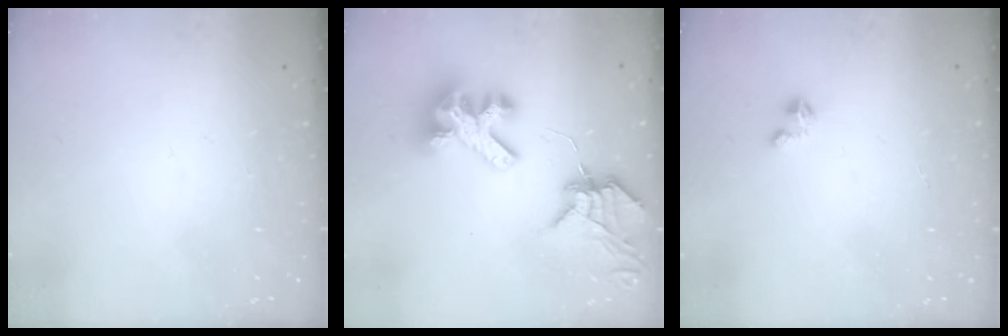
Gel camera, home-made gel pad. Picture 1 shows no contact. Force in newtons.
{"total": 11.8, "press": 11.7, "slide": 1.3}
{"total": 1.4, "press": 1.4, "slide": 0.2}